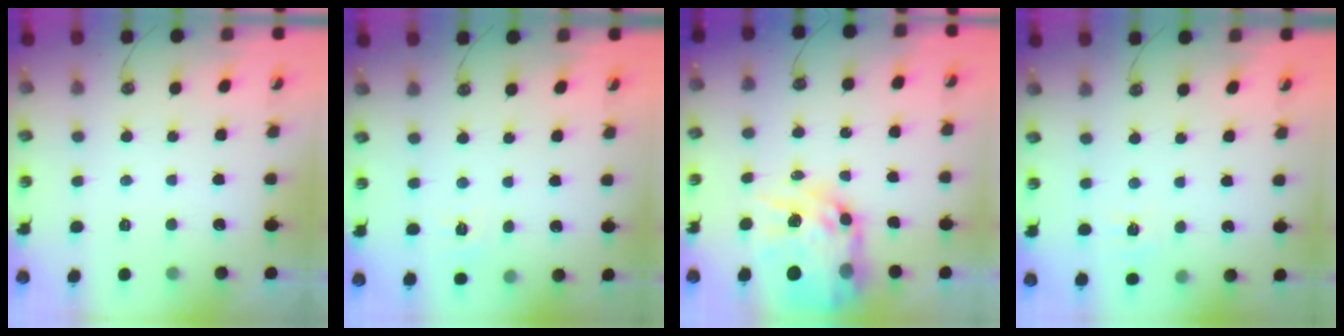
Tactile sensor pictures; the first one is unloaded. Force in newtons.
{"total": 4.8, "press": 4.8, "slide": 0.4}
{"total": 19.2, "press": 19.2, "slide": 1.5}
{"total": 5.6, "press": 5.6, "slide": 0.7}